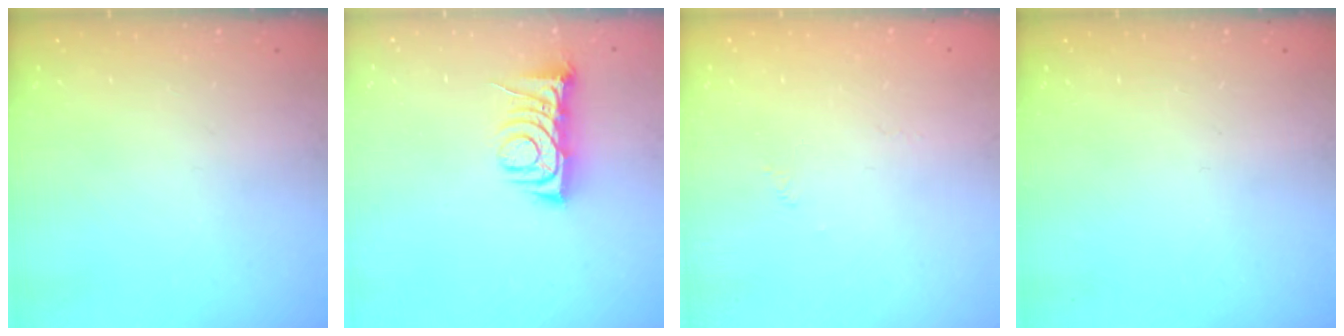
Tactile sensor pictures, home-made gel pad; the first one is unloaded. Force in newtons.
{"total": 7.1, "press": 7.0, "slide": 1.0}
{"total": 1.7, "press": 1.6, "slide": 0.4}
{"total": 0.0}